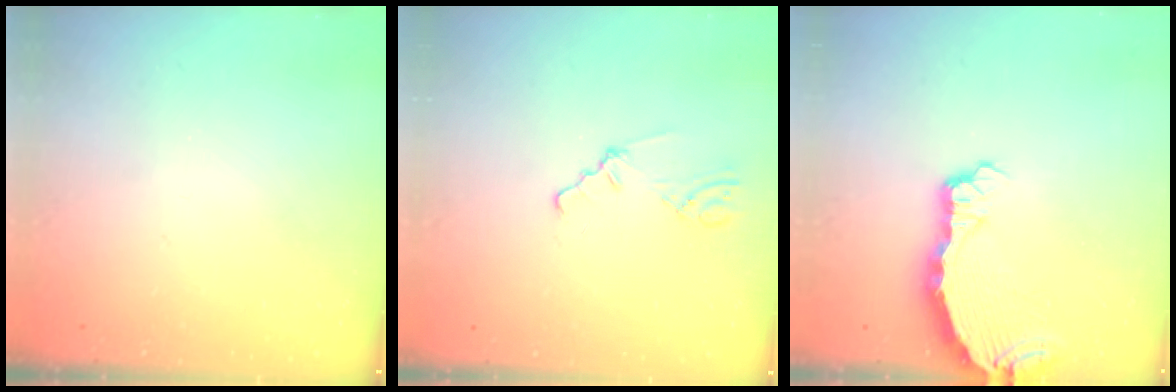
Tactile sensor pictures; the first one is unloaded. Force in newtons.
{"total": 0.7, "press": 0.7, "slide": 0.3}
{"total": 5.4, "press": 5.3, "slide": 0.6}